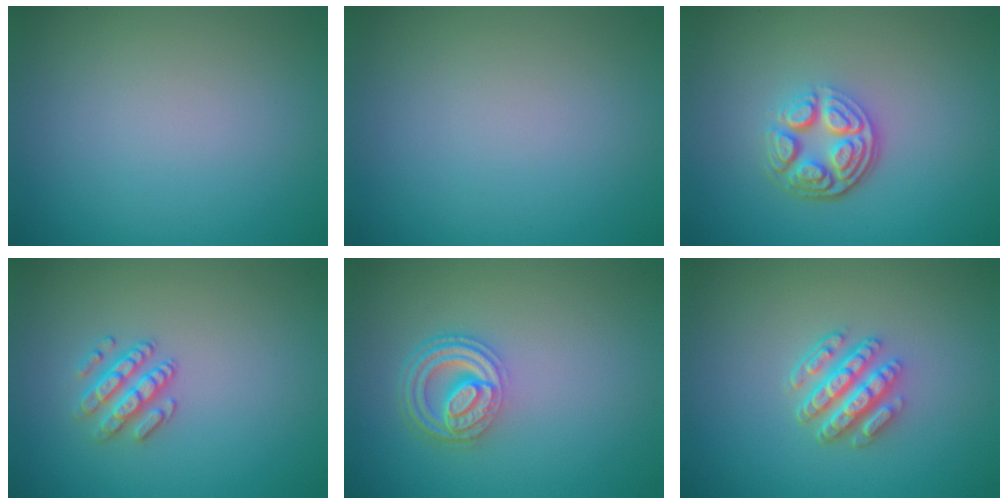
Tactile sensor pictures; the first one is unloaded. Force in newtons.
{"total": 0.0}
{"total": 4.7, "press": 3.4, "slide": 3.1}
{"total": 2.5, "press": 2.4, "slide": 0.6}
{"total": 4.5, "press": 3.4, "slide": 3.0}
{"total": 4.5, "press": 3.6, "slide": 2.7}